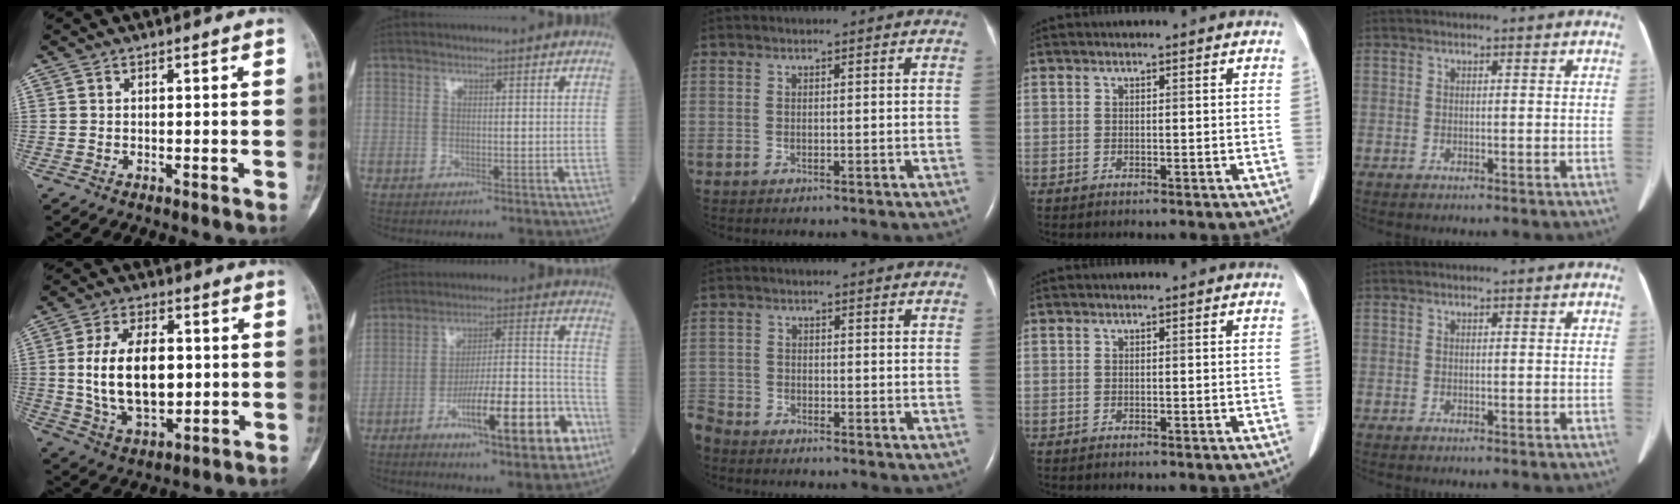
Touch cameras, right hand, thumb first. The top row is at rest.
{"thumb": {"total": 15.9, "force": [0.8, 9.2, 13.0], "torque": [-0.208, -0.003, 0.022]}, "index": {"total": 17.2, "force": [-8.0, 2.8, 15.0], "torque": [-0.221, 0.015, -0.113]}, "middle": {"total": 4.6, "force": [-4.5, 1.2, 0.3], "torque": [0.002, -0.010, -0.091]}}